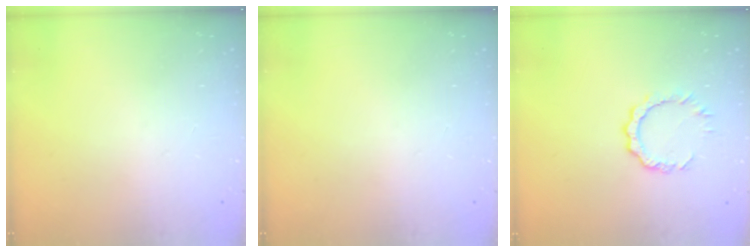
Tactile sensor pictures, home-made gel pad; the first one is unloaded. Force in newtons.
{"total": 0.0}
{"total": 6.5, "press": 6.5, "slide": 0.7}